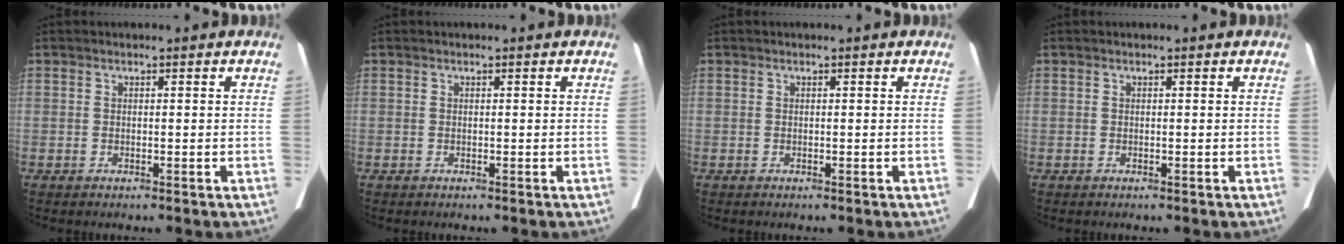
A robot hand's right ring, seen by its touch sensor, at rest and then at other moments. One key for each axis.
{"total": 0.0}
{"total": 0.0}
{"total": 0.0}